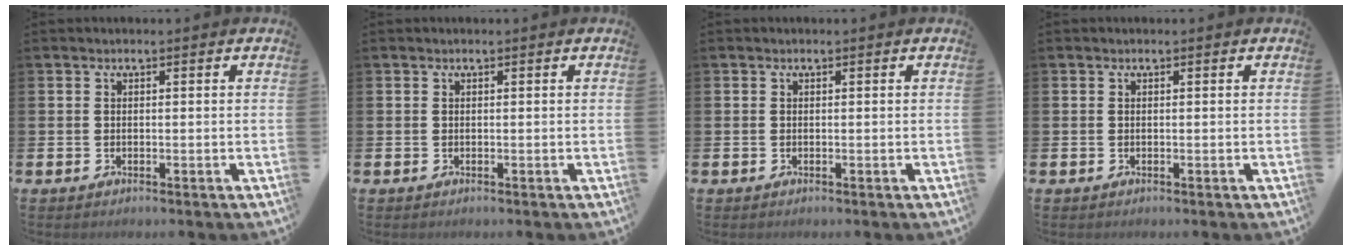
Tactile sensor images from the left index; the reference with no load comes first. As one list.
[{"total": 0.0}, {"total": 0.0}, {"total": 0.0}]